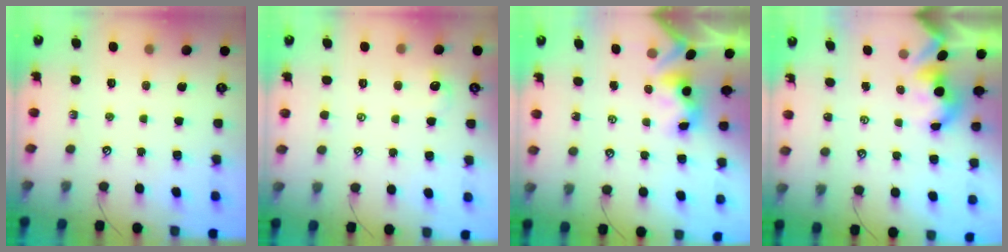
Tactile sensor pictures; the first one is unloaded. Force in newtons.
{"total": 1.9, "press": 1.8, "slide": 0.4}
{"total": 3.1, "press": 3.0, "slide": 0.4}
{"total": 1.7, "press": 1.6, "slide": 0.2}